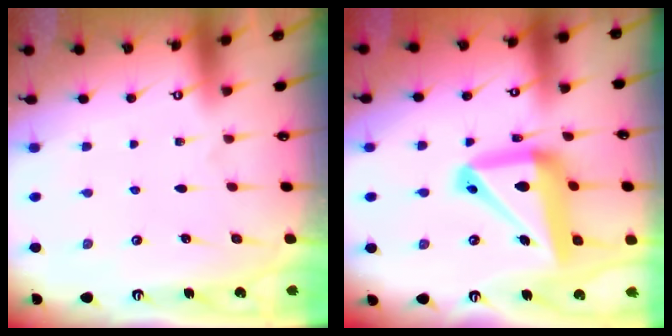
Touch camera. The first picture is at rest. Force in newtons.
{"total": 19.0, "press": 18.9, "slide": 2.0}